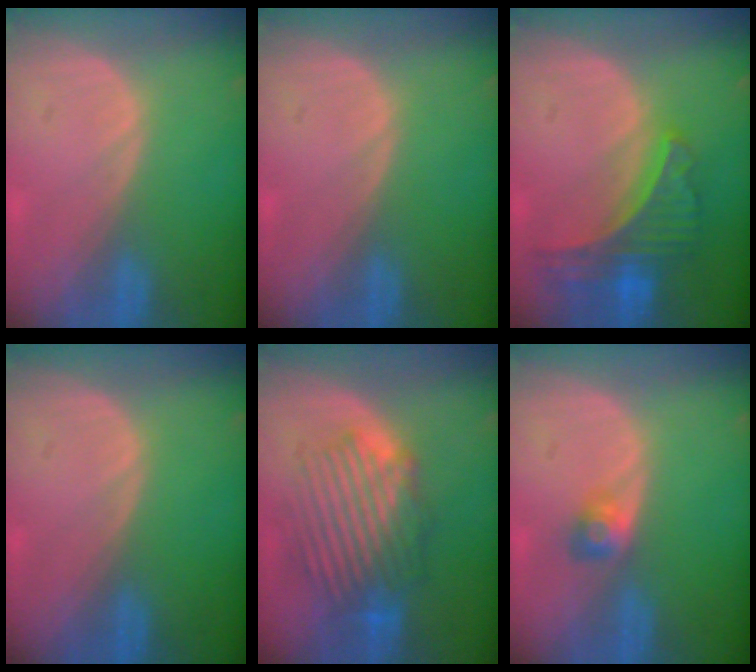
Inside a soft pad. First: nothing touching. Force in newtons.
{"total": 0.0}
{"total": 7.9, "press": 7.0, "slide": 3.7}
{"total": 0.0}
{"total": 8.9, "press": 8.6, "slide": 2.3}
{"total": 2.4, "press": 2.2, "slide": 1.0}